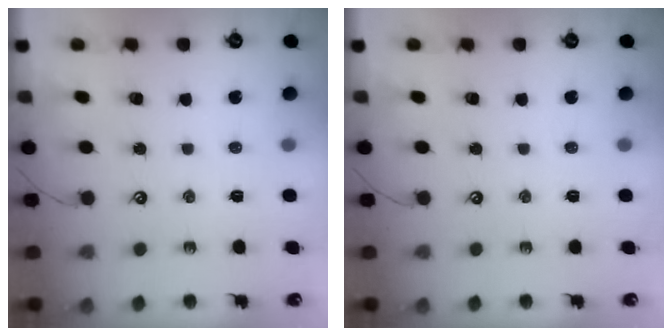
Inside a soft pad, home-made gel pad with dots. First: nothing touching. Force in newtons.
{"total": 0.0}